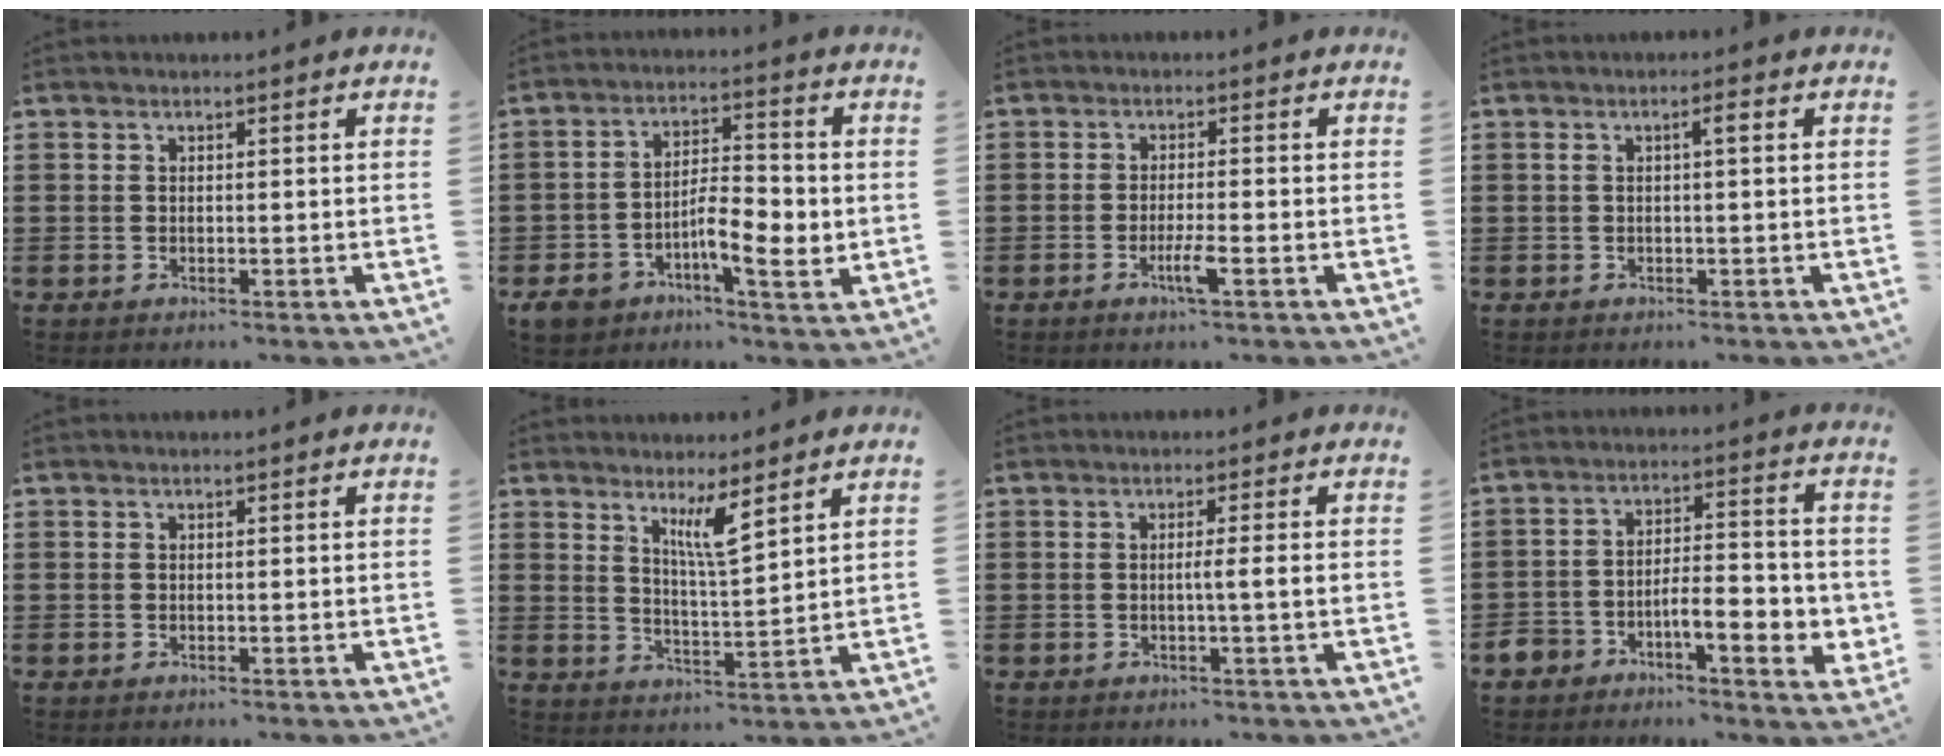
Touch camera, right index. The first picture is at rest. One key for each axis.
{"total": 8.1, "fx": -2.6, "fy": 3.9, "fz": 6.7, "tx": -0.114, "ty": 0.000, "tz": -0.048}
{"total": 3.5, "fx": -1.6, "fy": 0.2, "fz": 3.1, "tx": -0.058, "ty": -0.008, "tz": -0.030}
{"total": 1.9, "fx": 0.2, "fy": 0.2, "fz": 1.8, "tx": -0.028, "ty": 0.000, "tz": -0.001}
{"total": 0.0}
{"total": 5.2, "fx": 3.5, "fy": 0.3, "fz": 3.8, "tx": -0.076, "ty": -0.009, "tz": 0.058}
{"total": 2.6, "fx": -0.2, "fy": -0.4, "fz": 2.5, "tx": -0.046, "ty": -0.007, "tz": -0.006}
{"total": 8.0, "fx": -3.7, "fy": 3.7, "fz": 6.0, "tx": -0.114, "ty": 0.005, "tz": -0.068}